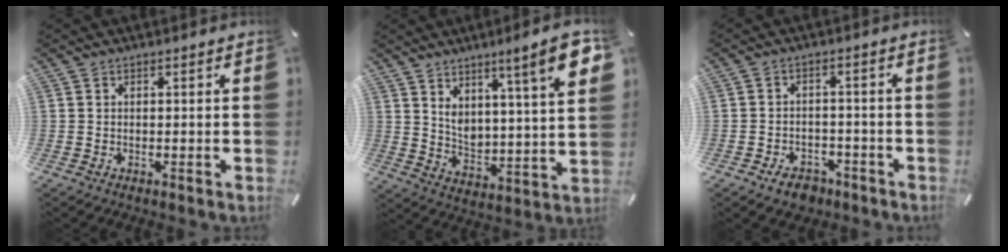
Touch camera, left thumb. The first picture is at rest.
{"total": 12.0, "force": [8.1, 2.5, 8.5], "torque": [-0.137, -0.052, 0.130]}
{"total": 4.6, "force": [-3.2, 3.0, 1.6], "torque": [-0.027, 0.017, -0.058]}